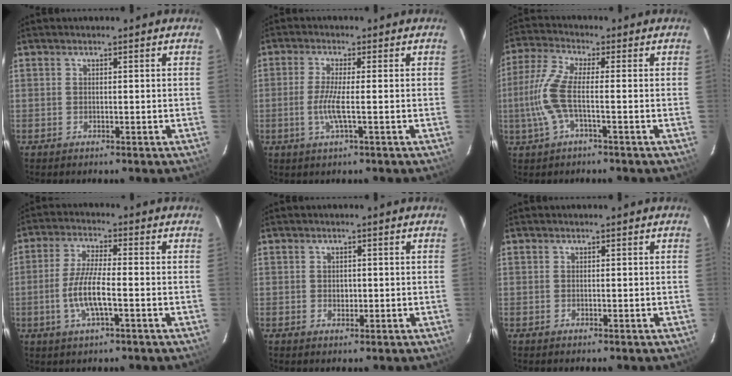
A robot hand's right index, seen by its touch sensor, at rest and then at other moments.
{"total": 4.5, "force": [-1.1, -0.1, 4.3], "torque": [-0.094, -0.008, -0.024]}
{"total": 8.0, "force": [-1.7, 1.5, 7.6], "torque": [-0.183, 0.000, -0.033]}
{"total": 7.7, "force": [-2.2, 1.6, 7.2], "torque": [-0.149, -0.003, -0.044]}
{"total": 1.4, "force": [0.0, 1.3, 0.7], "torque": [-0.010, 0.001, 0.000]}
{"total": 0.0}